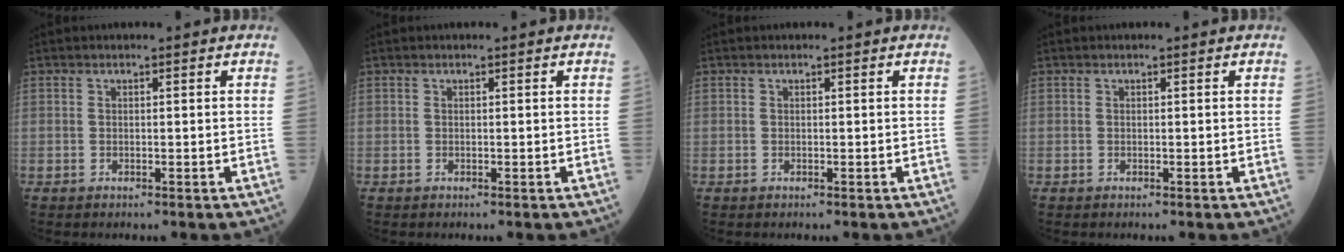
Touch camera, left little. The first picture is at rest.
{"total": 0.0}
{"total": 0.0}
{"total": 0.0}